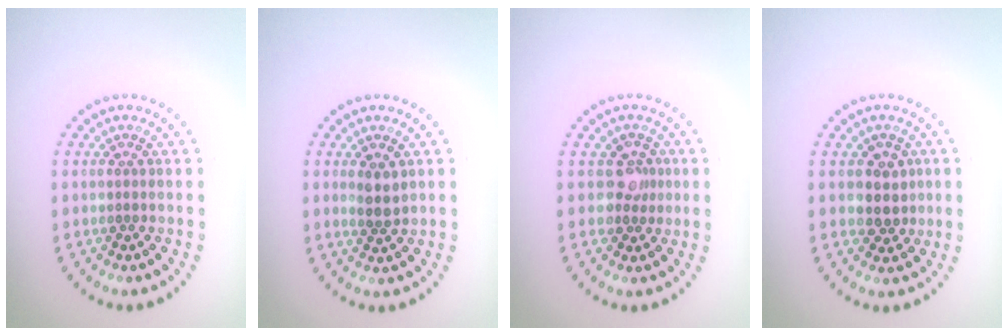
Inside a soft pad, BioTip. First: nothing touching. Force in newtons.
{"total": 1.8, "press": 1.6, "slide": 0.9}
{"total": 2.1, "press": 1.8, "slide": 1.1}
{"total": 2.6, "press": 2.3, "slide": 1.2}